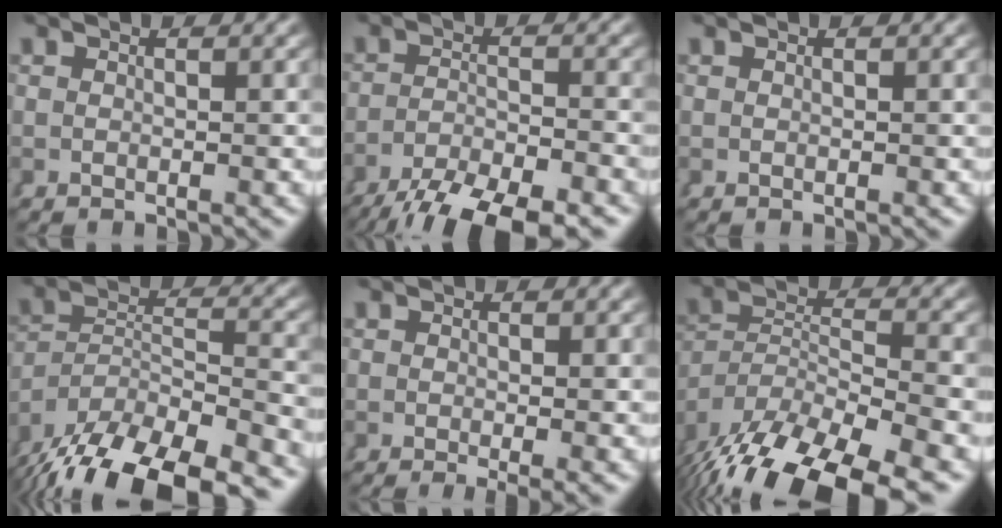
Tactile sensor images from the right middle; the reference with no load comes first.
{"total": 7.8, "force": [-6.0, 2.2, 4.4], "torque": [-0.057, -0.021, -0.079]}
{"total": 0.0}
{"total": 10.6, "force": [-7.3, 5.2, 5.6], "torque": [-0.103, -0.038, -0.101]}
{"total": 2.8, "force": [-1.4, 0.5, 2.4], "torque": [-0.029, -0.013, -0.015]}
{"total": 10.2, "force": [-6.0, 5.5, 6.2], "torque": [-0.119, -0.040, -0.078]}